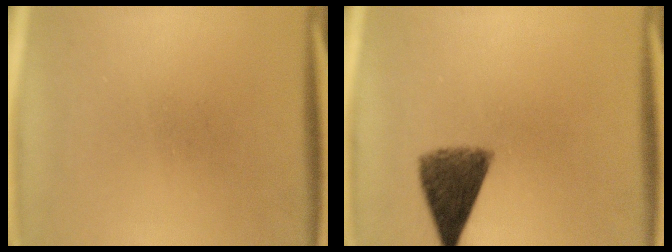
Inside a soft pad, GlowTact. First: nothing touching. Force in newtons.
{"total": 7.8}